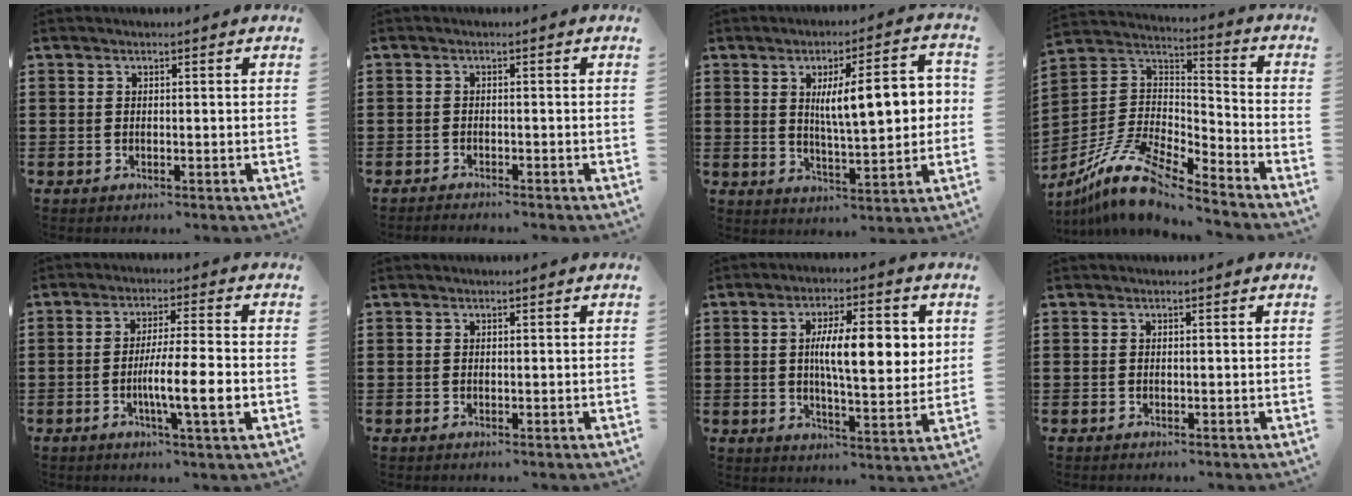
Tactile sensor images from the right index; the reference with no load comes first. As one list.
[{"total": 1.2, "force": [-1.2, -0.1, 0.0], "torque": [-0.002, 0.001, -0.025]}, {"total": 10.6, "force": [2.0, 3.3, 9.9], "torque": [-0.153, 0.000, 0.027]}, {"total": 12.1, "force": [-9.7, 2.7, 6.7], "torque": [-0.155, 0.015, -0.197]}, {"total": 8.6, "force": [-2.3, 0.7, 8.2], "torque": [-0.141, -0.009, -0.042]}, {"total": 0.0}, {"total": 10.7, "force": [1.8, 3.4, 10.0], "torque": [-0.165, -0.001, 0.025]}, {"total": 0.0}]